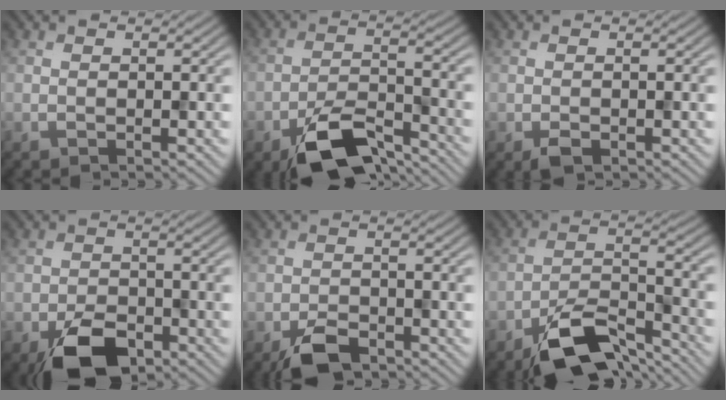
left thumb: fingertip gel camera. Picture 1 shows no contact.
{"total": 9.3, "force": [-6.5, 3.4, 5.6], "torque": [-0.097, -0.002, -0.126]}
{"total": 1.2, "force": [-0.7, 0.6, 0.7], "torque": [-0.011, -0.002, -0.010]}
{"total": 6.8, "force": [-4.1, 3.8, 3.9], "torque": [-0.064, -0.010, -0.071]}
{"total": 4.1, "force": [-2.9, 2.0, 2.1], "torque": [-0.032, -0.004, -0.055]}
{"total": 10.5, "force": [-7.5, 3.8, 6.2], "torque": [-0.105, 0.000, -0.146]}